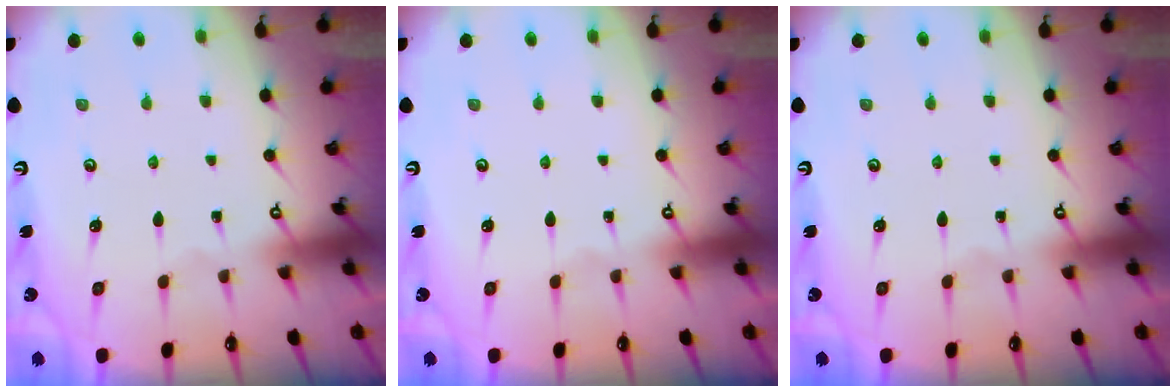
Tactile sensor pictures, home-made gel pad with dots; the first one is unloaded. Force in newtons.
{"total": 0.0}
{"total": 0.0}